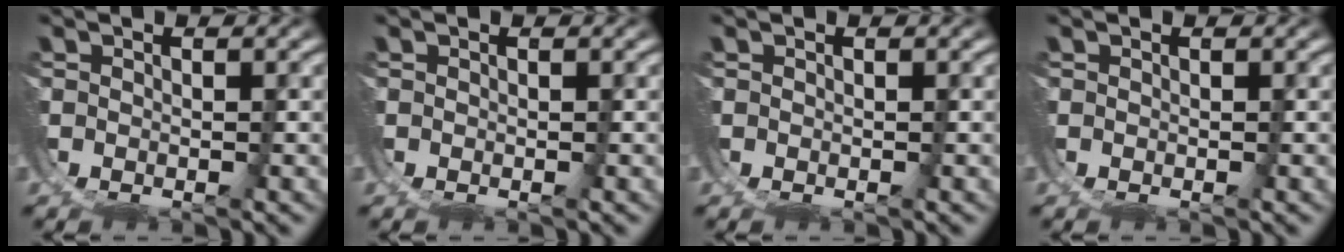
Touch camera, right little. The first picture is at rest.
{"total": 0.0}
{"total": 0.0}
{"total": 0.0}